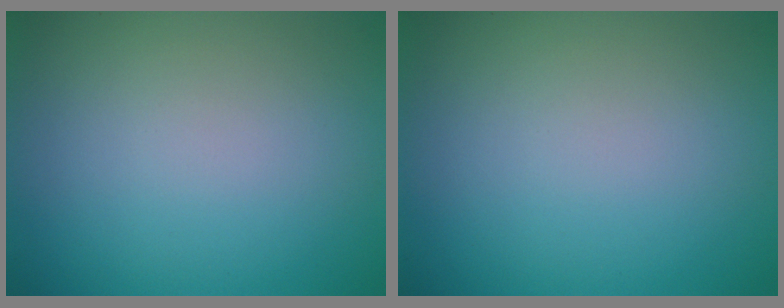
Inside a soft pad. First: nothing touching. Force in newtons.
{"total": 0.0}